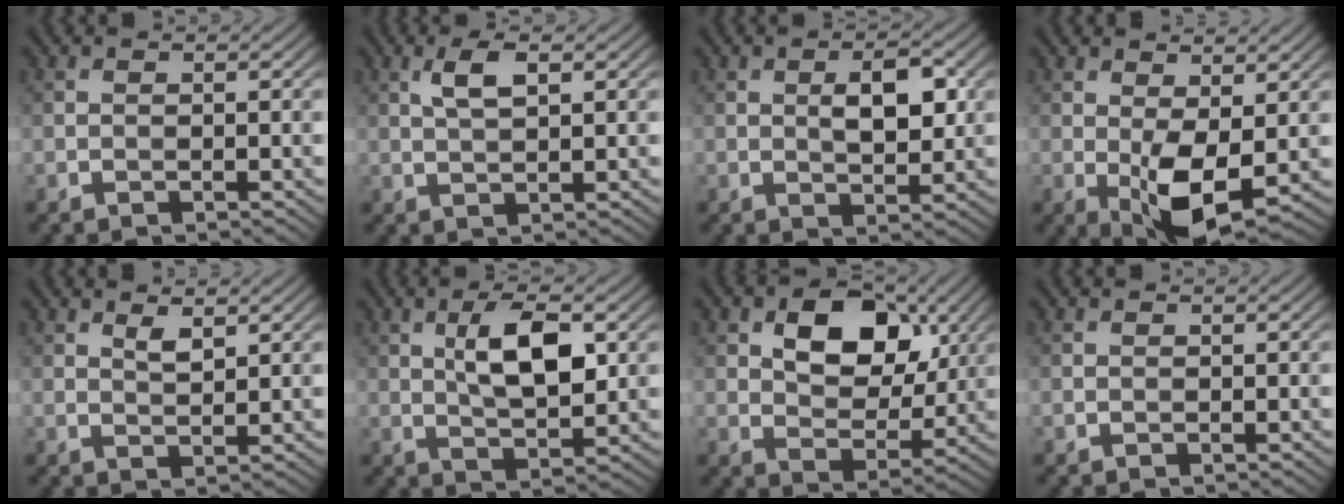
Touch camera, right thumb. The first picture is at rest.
{"total": 3.3, "force": [1.4, 1.0, 2.8], "torque": [-0.061, 0.004, 0.027]}
{"total": 4.9, "force": [1.0, 2.2, 4.3], "torque": [-0.071, 0.000, 0.017]}
{"total": 6.6, "force": [-0.3, 2.9, 5.9], "torque": [-0.114, -0.005, 0.000]}
{"total": 2.1, "force": [1.4, 0.6, 1.5], "torque": [-0.033, -0.004, 0.030]}
{"total": 7.5, "force": [1.9, 2.9, 6.6], "torque": [-0.118, 0.003, 0.035]}
{"total": 10.3, "force": [3.6, 6.6, 7.0], "torque": [-0.116, 0.002, 0.054]}
{"total": 0.0}